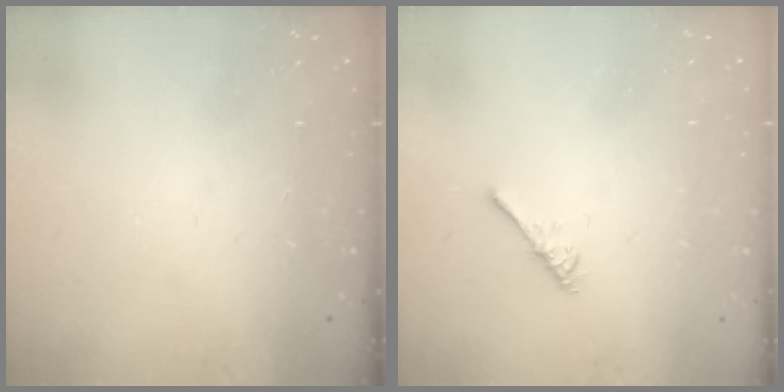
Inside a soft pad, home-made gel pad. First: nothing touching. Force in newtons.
{"total": 2.7, "press": 2.7, "slide": 0.5}